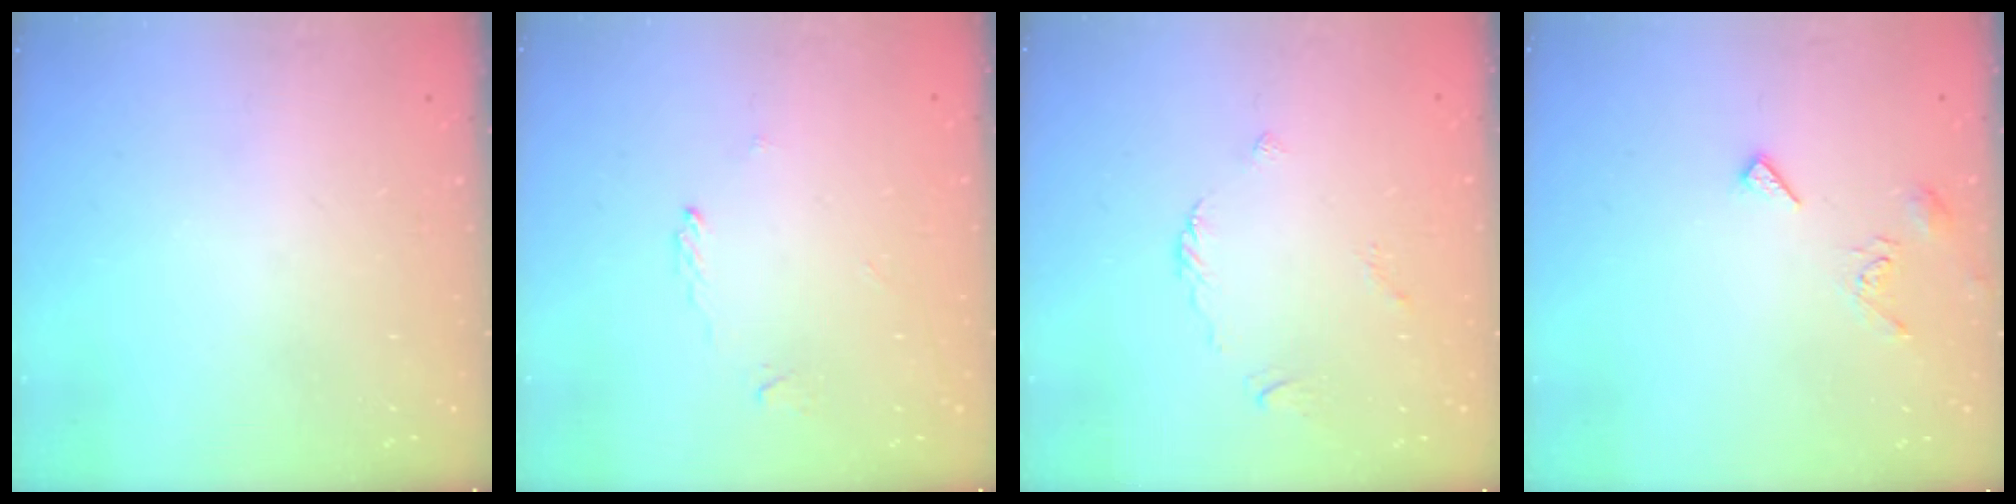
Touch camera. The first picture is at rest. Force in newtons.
{"total": 1.9, "press": 1.9, "slide": 0.2}
{"total": 2.2, "press": 2.2, "slide": 0.6}
{"total": 6.0, "press": 6.0, "slide": 0.4}